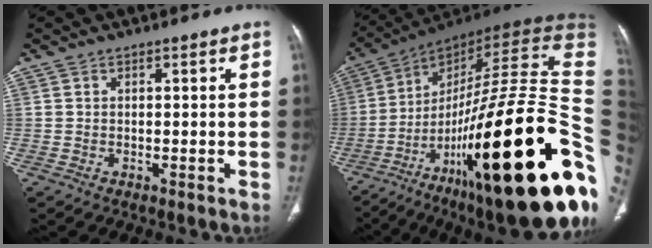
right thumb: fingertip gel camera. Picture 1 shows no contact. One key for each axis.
{"total": 46.2, "fx": -10.2, "fy": 12.0, "fz": 43.5, "tx": -0.576, "ty": 0.054, "tz": -0.159}